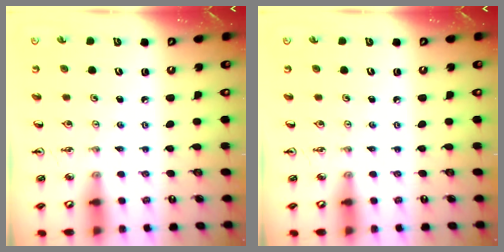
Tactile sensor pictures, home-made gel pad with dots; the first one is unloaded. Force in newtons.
{"total": 0.0}